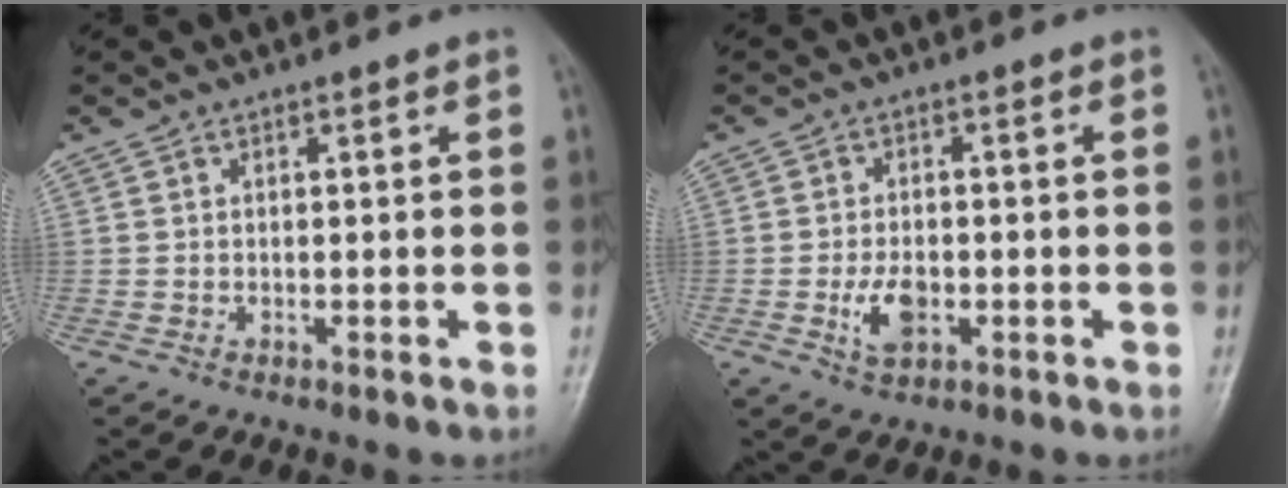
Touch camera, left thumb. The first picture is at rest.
{"total": 5.3, "force": [-1.5, 3.1, 4.0], "torque": [-0.069, 0.002, -0.024]}